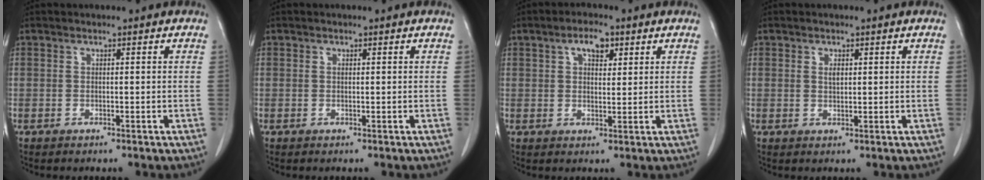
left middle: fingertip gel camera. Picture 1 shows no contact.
{"total": 0.0}
{"total": 4.3, "force": [2.1, 1.9, 3.1], "torque": [-0.055, 0.008, 0.035]}
{"total": 1.3, "force": [0.5, 0.7, 1.0], "torque": [-0.019, -0.002, 0.011]}